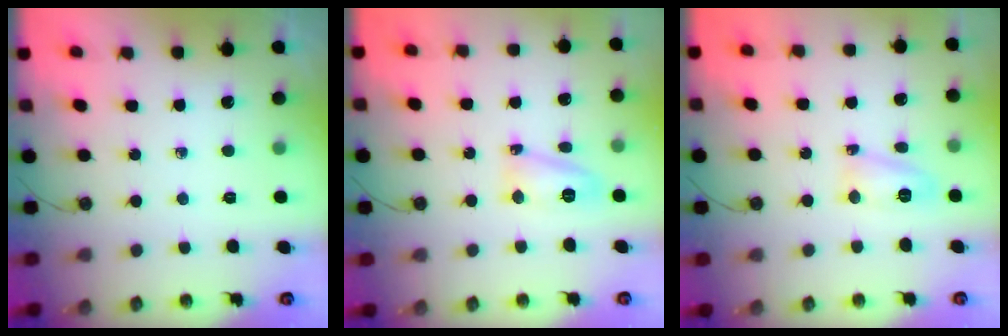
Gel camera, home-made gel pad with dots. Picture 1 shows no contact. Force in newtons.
{"total": 7.9, "press": 7.7, "slide": 1.9}
{"total": 6.9, "press": 6.2, "slide": 3.1}